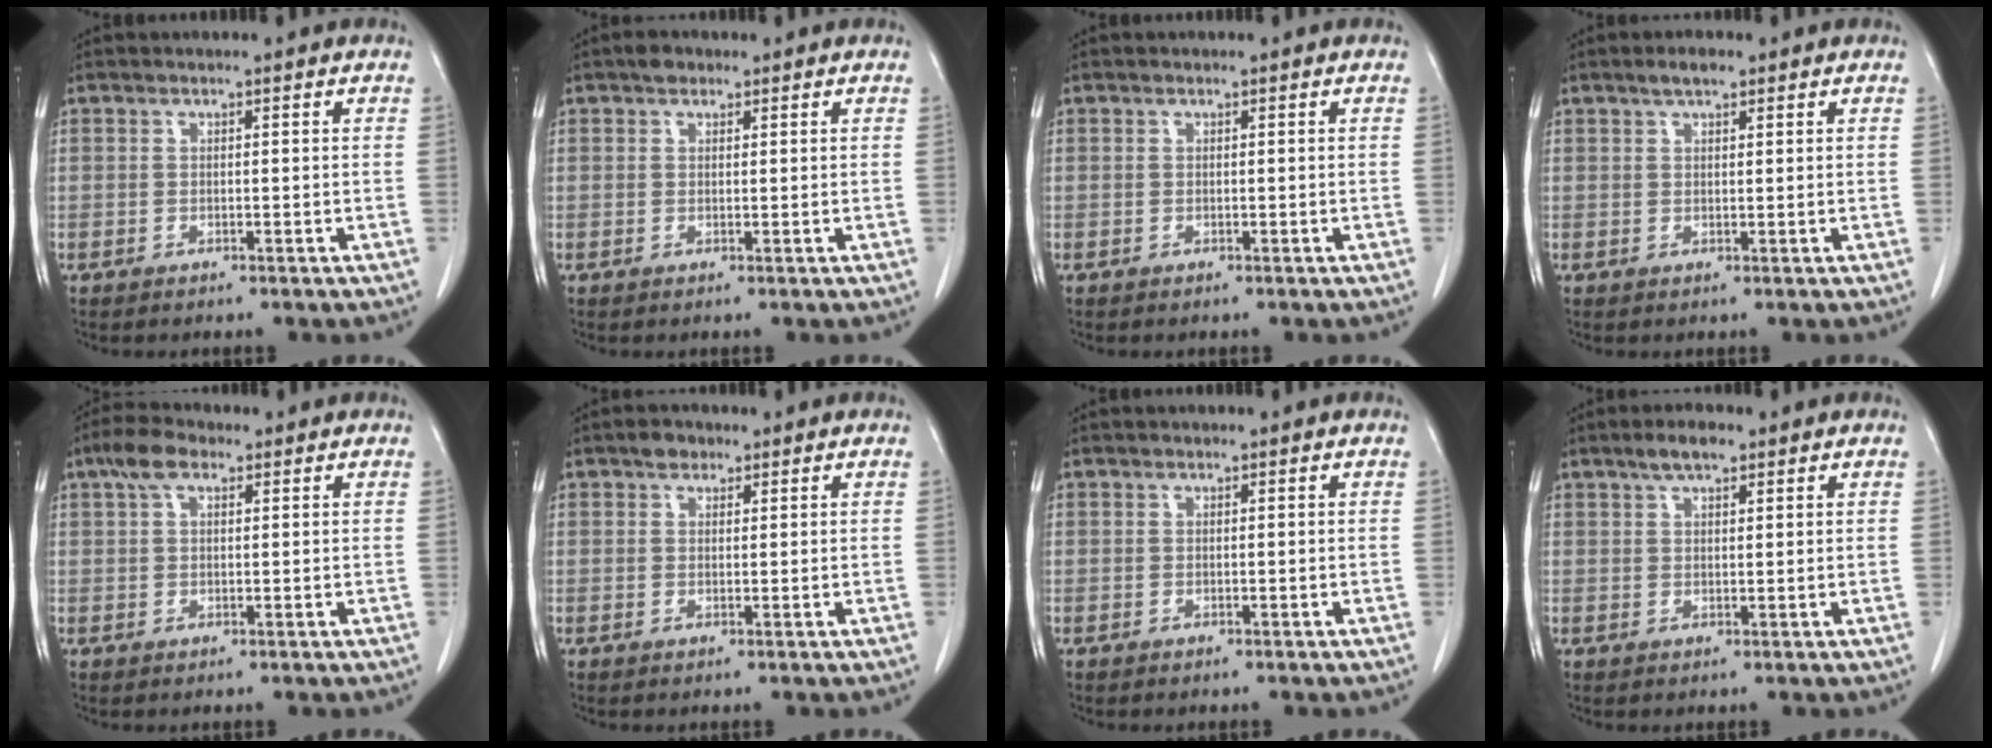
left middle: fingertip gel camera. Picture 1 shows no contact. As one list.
[{"total": 1.6, "force": [1.1, 0.9, 0.6], "torque": [-0.012, 0.006, 0.016]}, {"total": 0.0}, {"total": 2.2, "force": [1.6, 0.7, 1.3], "torque": [-0.027, 0.006, 0.028]}, {"total": 4.4, "force": [2.4, 2.1, 3.1], "torque": [-0.066, 0.019, 0.045]}, {"total": 1.9, "force": [1.2, 1.2, 0.6], "torque": [-0.011, 0.004, 0.019]}, {"total": 0.0}, {"total": 3.4, "force": [2.3, 1.1, 2.1], "torque": [-0.043, 0.007, 0.042]}]